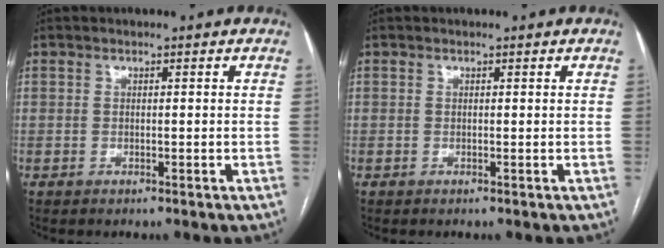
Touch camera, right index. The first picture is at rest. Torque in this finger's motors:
{"motor_torque": [0.00, 0.00, 0.00, 0.00]}